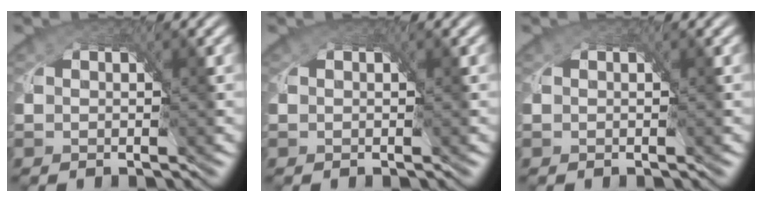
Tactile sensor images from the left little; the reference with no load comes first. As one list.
[{"total": 0.0}, {"total": 0.0}]